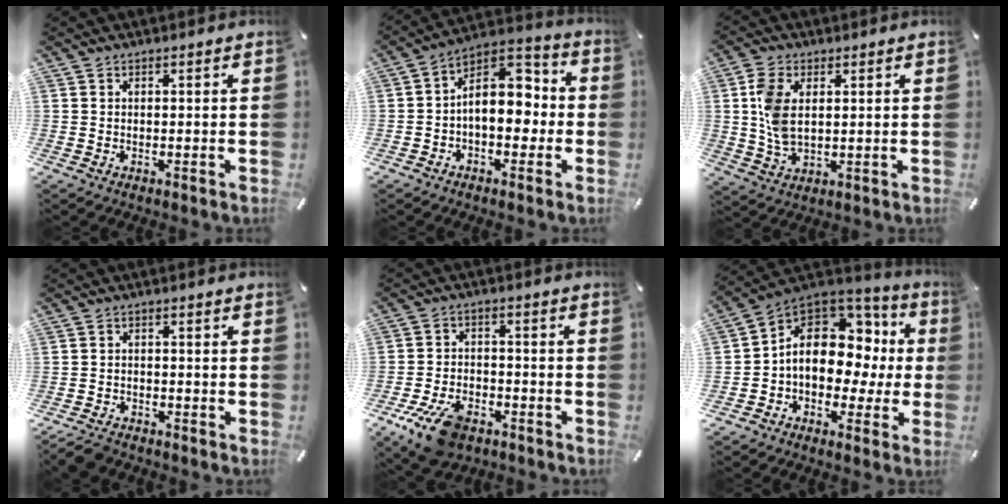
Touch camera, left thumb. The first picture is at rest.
{"total": 11.5, "force": [-0.7, 8.1, 8.1], "torque": [-0.106, -0.001, -0.014]}
{"total": 8.4, "force": [1.7, 5.3, 6.3], "torque": [-0.139, 0.002, 0.030]}
{"total": 3.6, "force": [-3.2, 1.3, 0.9], "torque": [-0.033, 0.010, -0.067]}
{"total": 10.7, "force": [-6.6, 5.7, 6.2], "torque": [-0.119, 0.034, -0.116]}
{"total": 13.0, "force": [1.1, 10.1, 8.2], "torque": [-0.126, -0.008, 0.016]}